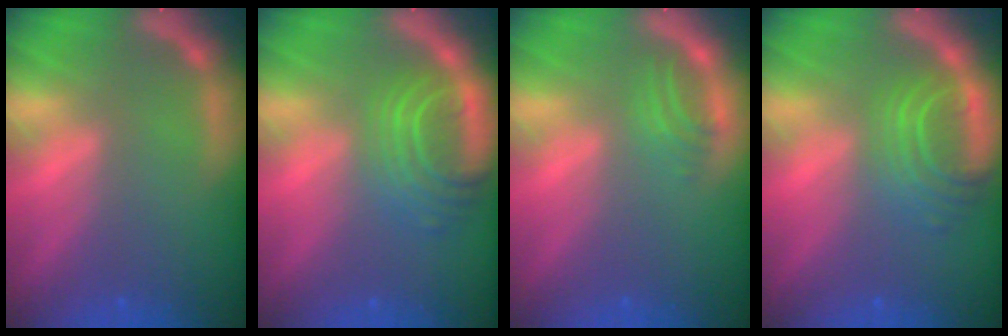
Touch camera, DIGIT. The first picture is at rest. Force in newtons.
{"total": 6.6}
{"total": 2.0}
{"total": 5.5}